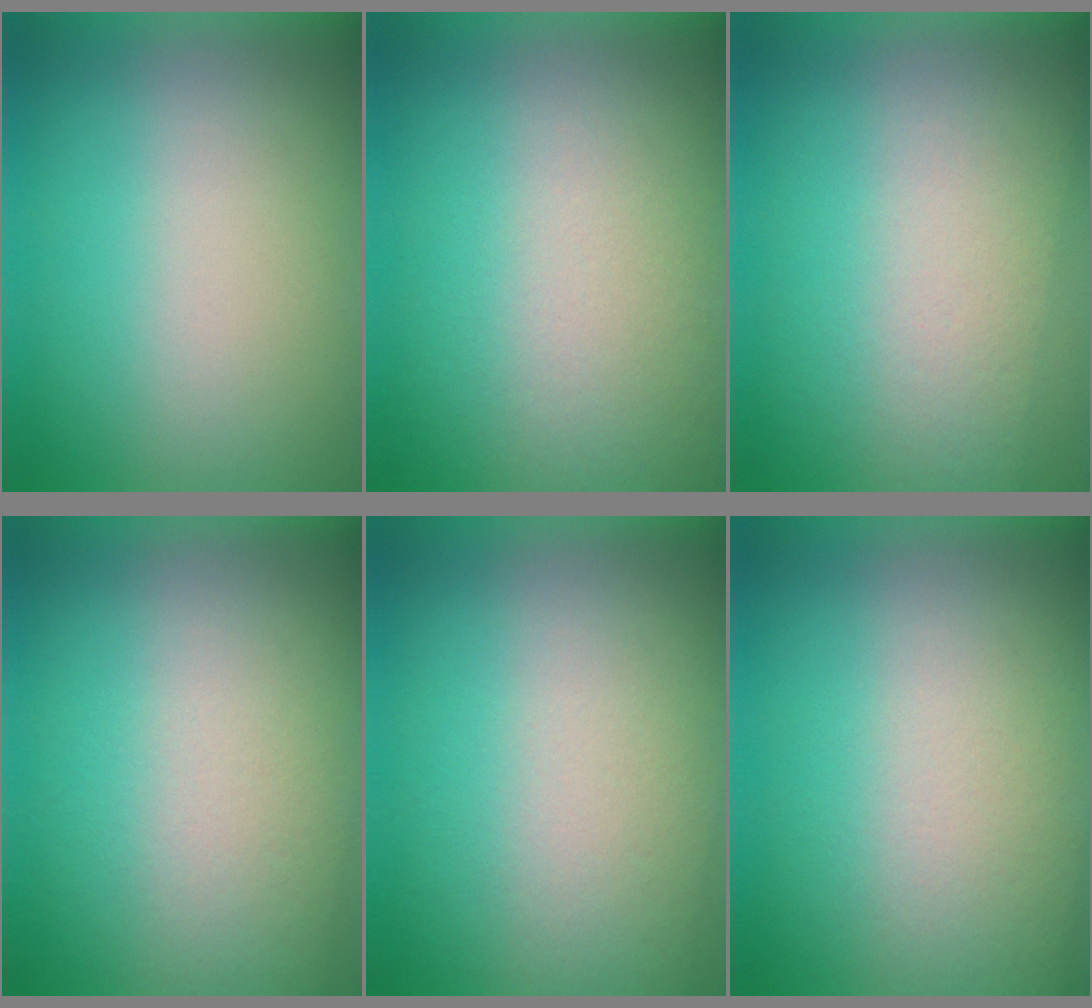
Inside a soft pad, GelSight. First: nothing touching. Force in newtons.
{"total": 2.6}
{"total": 2.8}
{"total": 2.6}
{"total": 2.6}
{"total": 2.4}